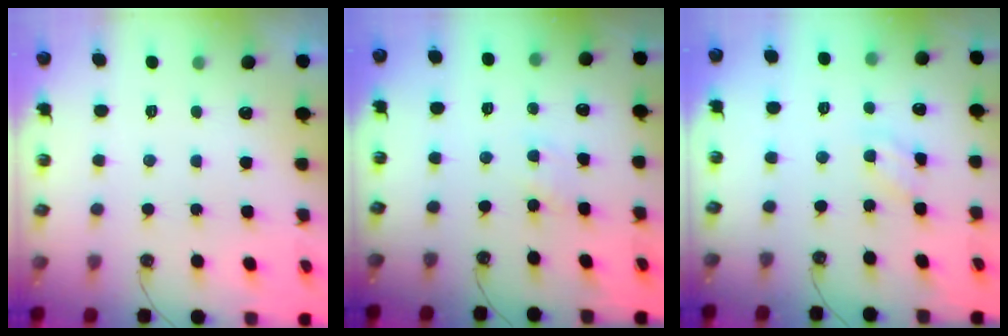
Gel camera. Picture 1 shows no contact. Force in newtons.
{"total": 2.5, "press": 2.5, "slide": 0.3}
{"total": 3.0, "press": 2.9, "slide": 0.4}